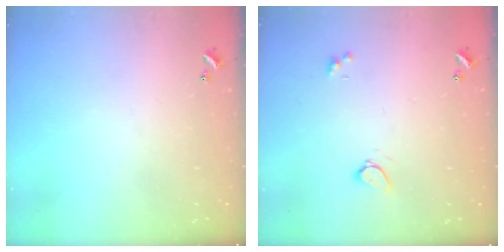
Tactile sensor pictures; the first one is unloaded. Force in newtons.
{"total": 1.0, "press": 1.0, "slide": 0.2}